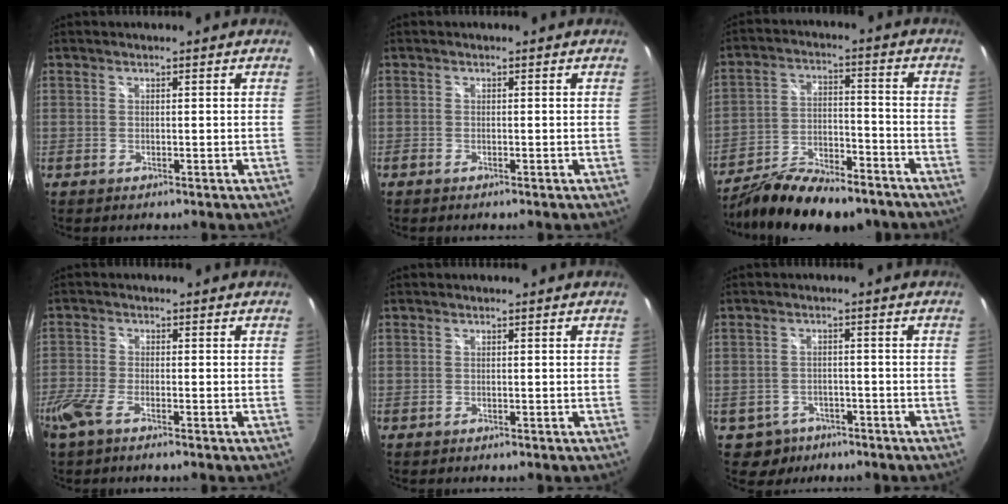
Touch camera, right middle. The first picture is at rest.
{"total": 0.6, "force": [-0.6, 0.3, 0.2], "torque": [-0.005, -0.002, -0.013]}
{"total": 12.7, "force": [-11.0, 3.2, 5.4], "torque": [-0.123, -0.018, -0.187]}
{"total": 5.8, "force": [-3.8, 1.6, 4.0], "torque": [-0.107, -0.013, -0.079]}
{"total": 0.0}
{"total": 4.9, "force": [-2.9, 3.9, 0.7], "torque": [-0.028, 0.003, -0.039]}